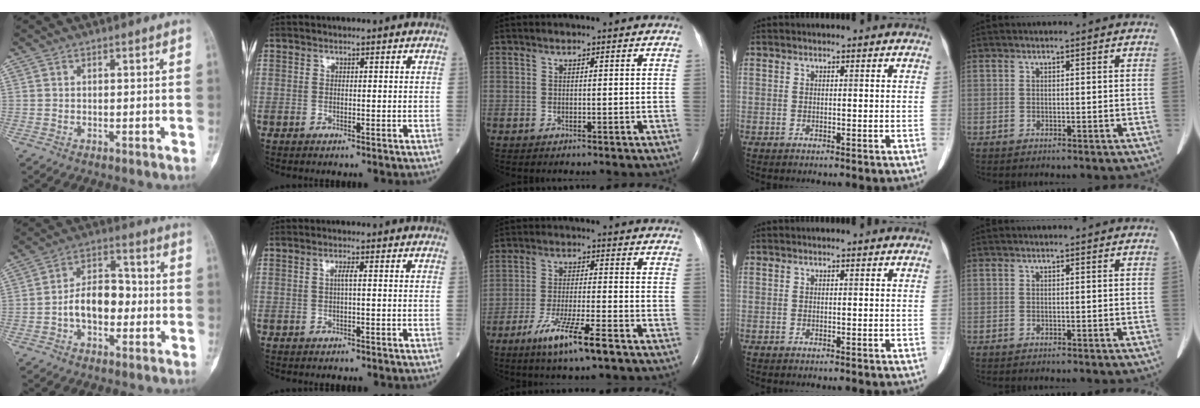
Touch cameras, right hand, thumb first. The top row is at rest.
{"thumb": {"total": 9.6, "force": [-1.8, 6.2, 7.1], "torque": [-0.090, 0.036, -0.041]}, "index": {"total": 1.1, "force": [0.0, -0.1, 1.1], "torque": [-0.023, 0.002, -0.001]}, "middle": {"total": 9.0, "force": [-5.5, 0.3, 7.1], "torque": [-0.135, -0.019, -0.098]}}